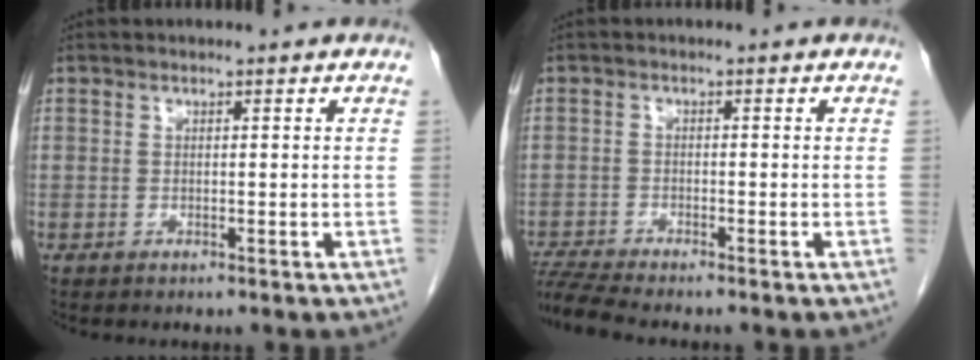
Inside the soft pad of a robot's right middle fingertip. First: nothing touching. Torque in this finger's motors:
{"motor_torque": [0.80, -0.76, 0.04, 0.03]}